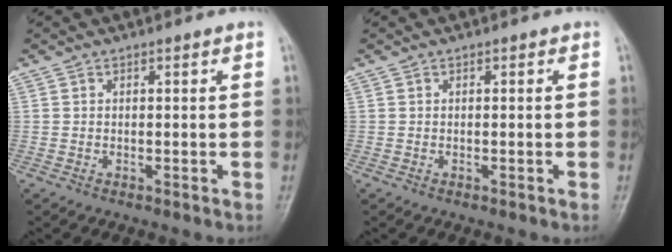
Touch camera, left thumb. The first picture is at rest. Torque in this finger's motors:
{"motor_torque": [0.01, 0.01, 0.00, -0.03, 0.00]}